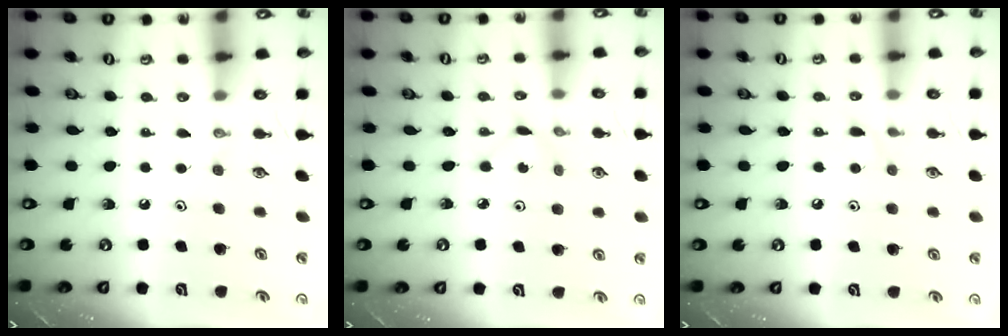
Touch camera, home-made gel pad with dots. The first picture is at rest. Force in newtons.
{"total": 2.6, "press": 2.6, "slide": 0.3}
{"total": 2.9, "press": 2.8, "slide": 0.5}